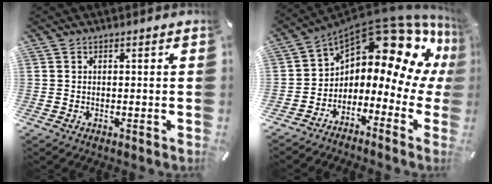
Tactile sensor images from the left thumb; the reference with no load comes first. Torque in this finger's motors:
{"motor_torque": [0.34, 2.01, 1.33, 0.84, 0.20]}